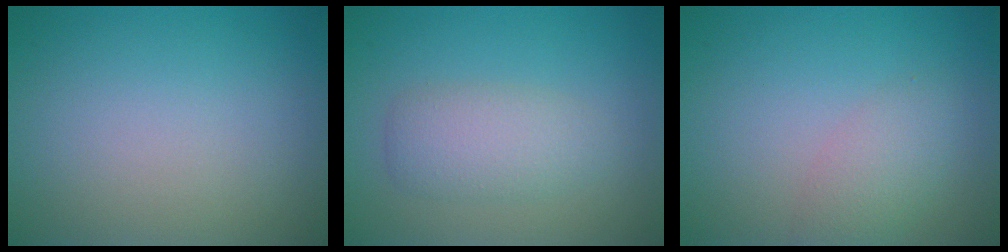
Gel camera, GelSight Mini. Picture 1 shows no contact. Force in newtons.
{"total": 3.2, "press": 3.2, "slide": 0.2}
{"total": 2.4, "press": 2.4, "slide": 0.1}